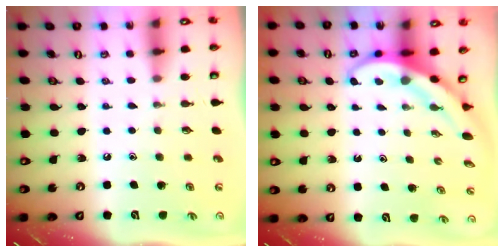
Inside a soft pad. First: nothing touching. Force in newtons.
{"total": 3.8, "press": 3.8, "slide": 0.6}